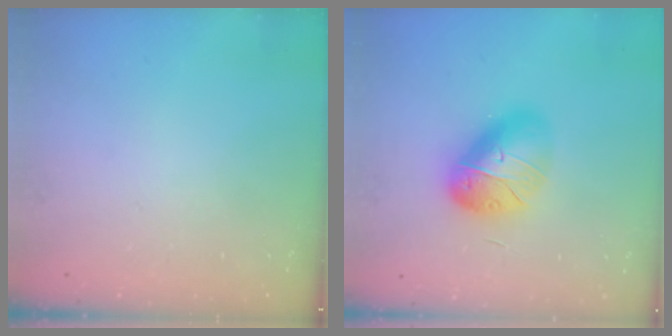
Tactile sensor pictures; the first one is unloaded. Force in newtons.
{"total": 16.1, "press": 16.1, "slide": 0.8}